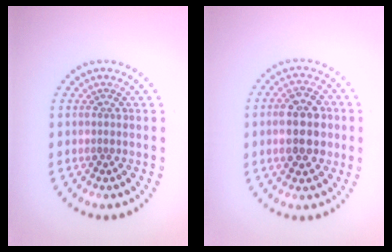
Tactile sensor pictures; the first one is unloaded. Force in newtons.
{"total": 5.7, "press": 5.7, "slide": 0.4}